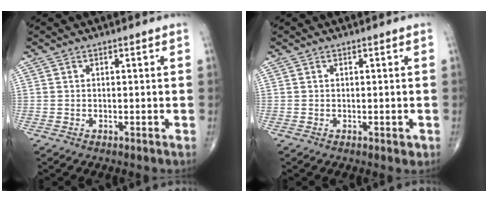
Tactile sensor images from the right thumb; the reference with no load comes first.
{"total": 0.8, "force": [-0.2, 0.5, 0.7], "torque": [-0.004, -0.002, -0.001]}